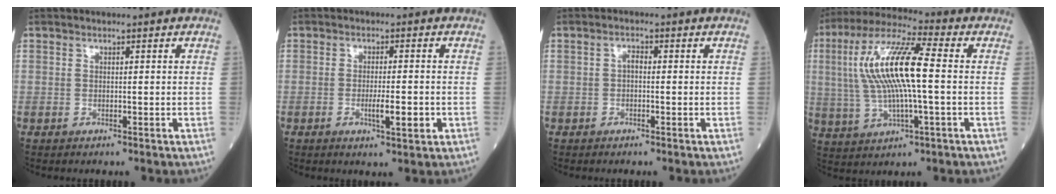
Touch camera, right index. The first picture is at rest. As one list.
[{"total": 4.6, "force": [-1.3, 1.1, 4.3], "torque": [-0.078, -0.003, -0.015]}, {"total": 1.9, "force": [-0.1, 1.2, 1.5], "torque": [-0.042, 0.010, -0.003]}, {"total": 16.0, "force": [0.9, 3.4, 15.6], "torque": [-0.330, 0.021, 0.017]}]